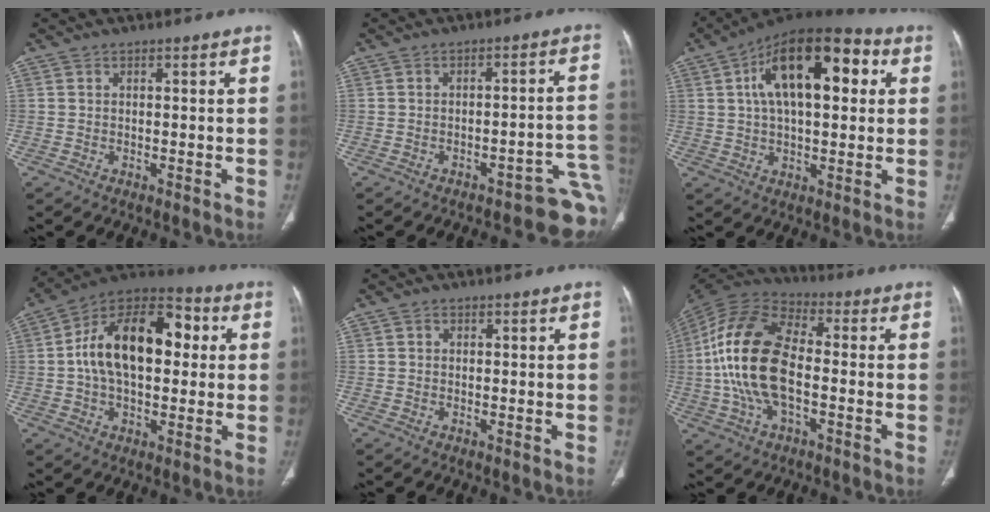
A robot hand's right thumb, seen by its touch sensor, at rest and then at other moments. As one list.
[{"total": 10.8, "force": [-7.0, 3.7, 7.3], "torque": [-0.033, 0.068, -0.082]}, {"total": 20.3, "force": [5.5, 9.6, 17.0], "torque": [-0.250, 0.020, 0.078]}, {"total": 20.0, "force": [2.4, 11.8, 16.0], "torque": [-0.244, 0.034, 0.032]}, {"total": 0.7, "force": [0.2, 0.7, 0.3], "torque": [0.000, 0.002, 0.002]}, {"total": 18.5, "force": [-1.7, 9.7, 15.7], "torque": [-0.317, 0.028, -0.034]}]